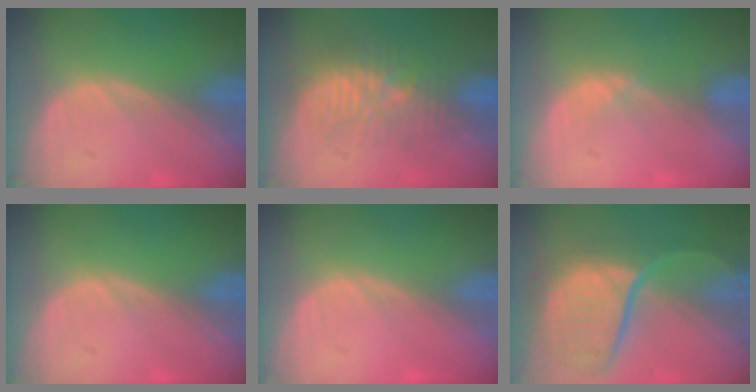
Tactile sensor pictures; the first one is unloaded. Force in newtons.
{"total": 9.1, "press": 8.6, "slide": 2.8}
{"total": 1.4, "press": 1.2, "slide": 0.7}
{"total": 0.0}
{"total": 0.6, "press": 0.0, "slide": 0.6}
{"total": 11.3, "press": 9.9, "slide": 5.5}